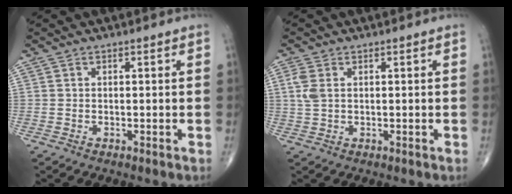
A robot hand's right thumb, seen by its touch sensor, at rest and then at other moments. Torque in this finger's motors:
{"motor_torque": [-0.27, -0.25, 0.49, 0.18, 0.04]}